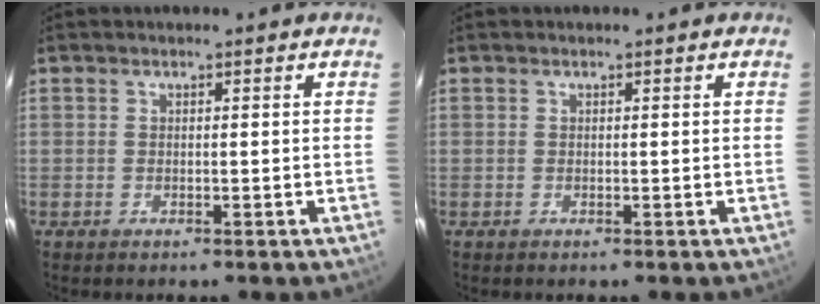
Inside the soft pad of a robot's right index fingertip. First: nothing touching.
{"total": 0.0}